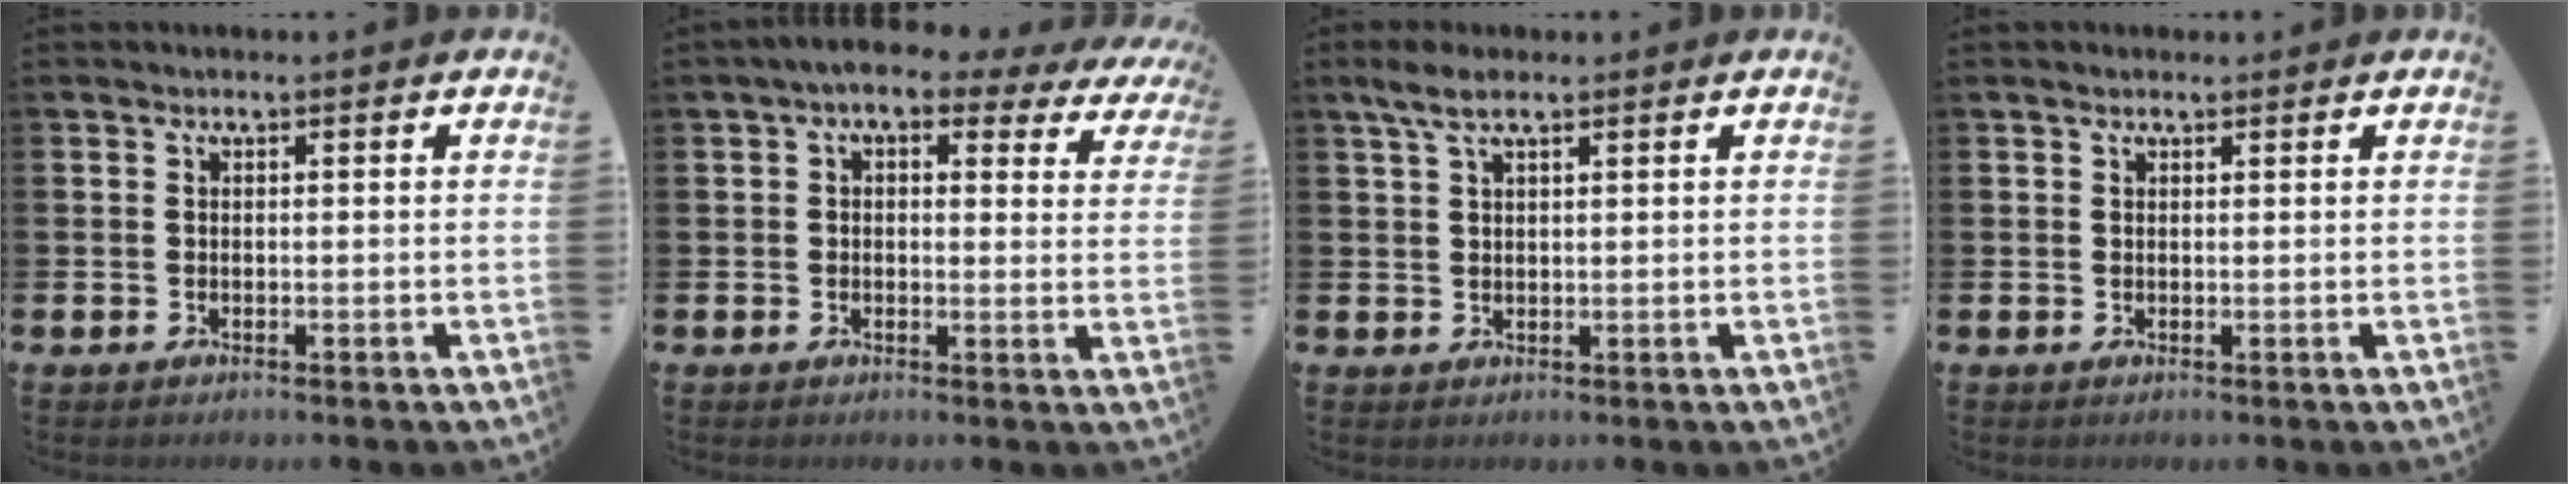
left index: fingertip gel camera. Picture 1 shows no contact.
{"total": 4.8, "force": [3.4, 2.0, 2.6], "torque": [-0.061, -0.010, 0.058]}
{"total": 3.9, "force": [2.6, 1.3, 2.6], "torque": [-0.047, -0.002, 0.044]}
{"total": 1.0, "force": [0.8, 0.4, 0.3], "torque": [0.001, 0.000, 0.013]}